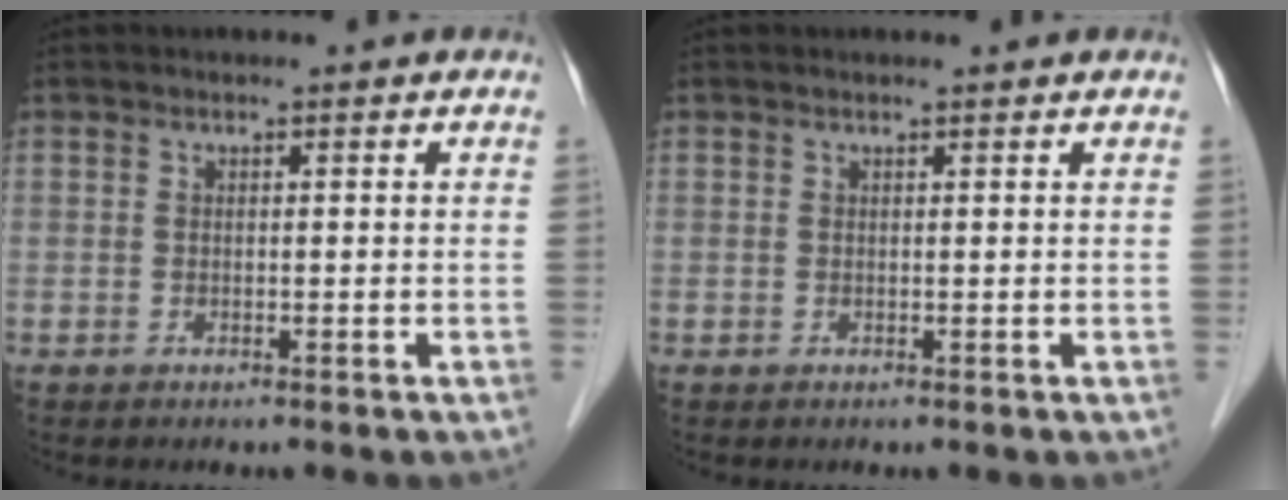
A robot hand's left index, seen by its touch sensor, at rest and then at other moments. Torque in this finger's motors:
{"motor_torque": [0.16, -0.11, 0.03, -0.01]}